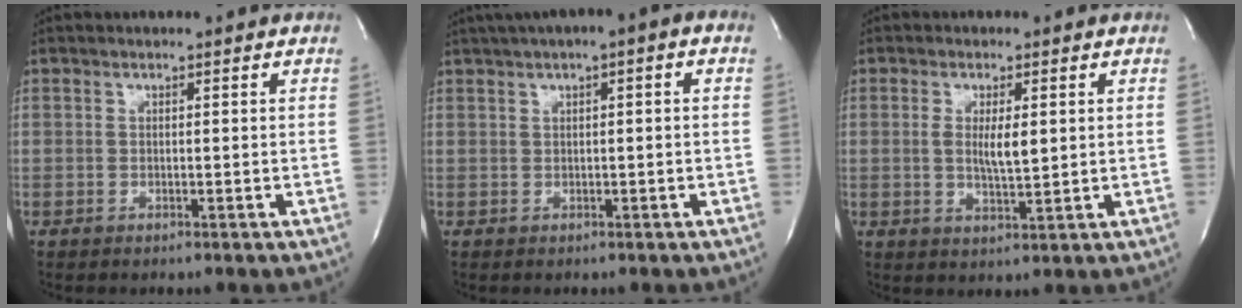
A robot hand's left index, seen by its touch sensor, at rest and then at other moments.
{"total": 5.6, "force": [2.4, 0.8, 5.0], "torque": [-0.082, 0.029, 0.036]}
{"total": 3.8, "force": [0.5, 0.9, 3.6], "torque": [-0.072, -0.013, 0.011]}